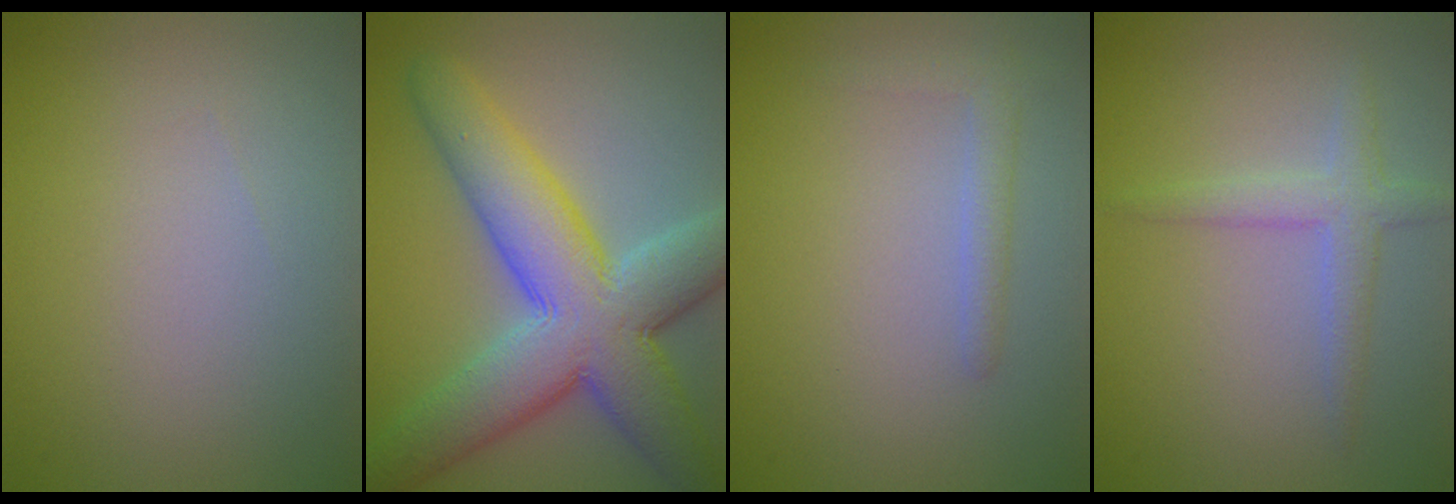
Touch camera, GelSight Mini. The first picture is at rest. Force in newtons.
{"total": 10.9, "press": 10.9, "slide": 0.6}
{"total": 1.6, "press": 1.6, "slide": 0.1}
{"total": 2.4, "press": 2.4, "slide": 0.1}